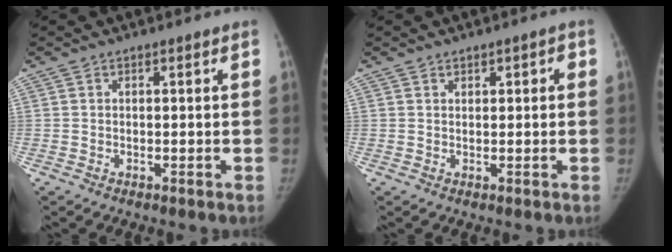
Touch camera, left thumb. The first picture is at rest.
{"total": 1.7, "force": [0.7, 1.1, 1.2], "torque": [-0.005, 0.001, 0.009]}